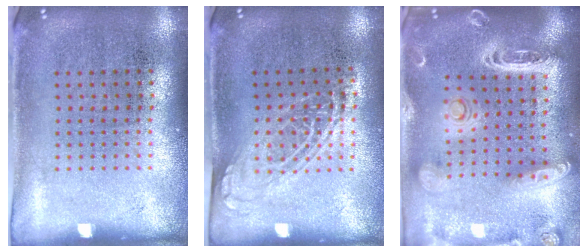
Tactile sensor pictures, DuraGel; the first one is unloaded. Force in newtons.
{"total": 1.4, "press": 1.1, "slide": 0.8}
{"total": 3.0, "press": 2.5, "slide": 1.6}